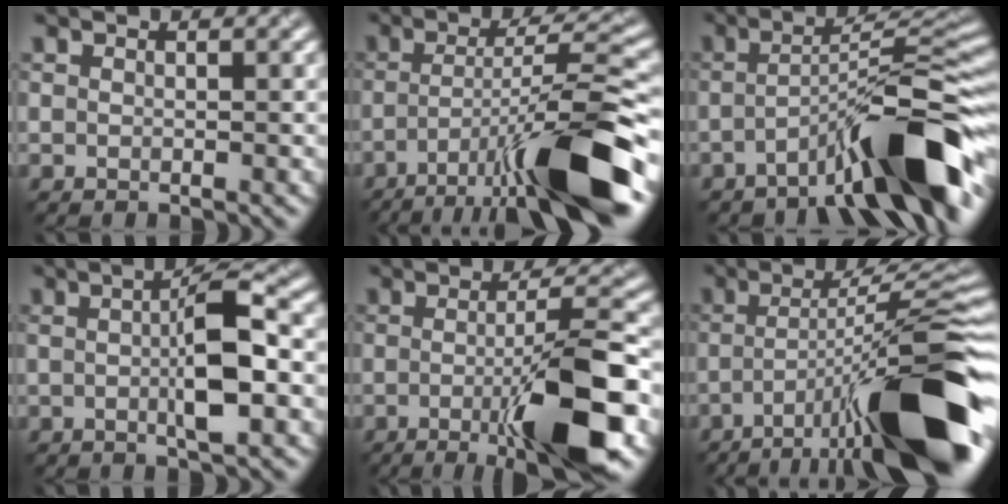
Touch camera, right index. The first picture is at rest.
{"total": 10.7, "force": [-6.2, 1.4, 8.6], "torque": [-0.143, 0.016, -0.092]}
{"total": 9.6, "force": [-5.6, 1.1, 7.7], "torque": [-0.114, 0.031, -0.082]}
{"total": 4.6, "force": [-0.3, 0.6, 4.6], "torque": [-0.088, 0.013, 0.005]}
{"total": 8.9, "force": [-2.6, 1.3, 8.4], "torque": [-0.126, 0.003, -0.036]}
{"total": 14.3, "force": [-6.5, 2.8, 12.5], "torque": [-0.203, 0.015, -0.088]}